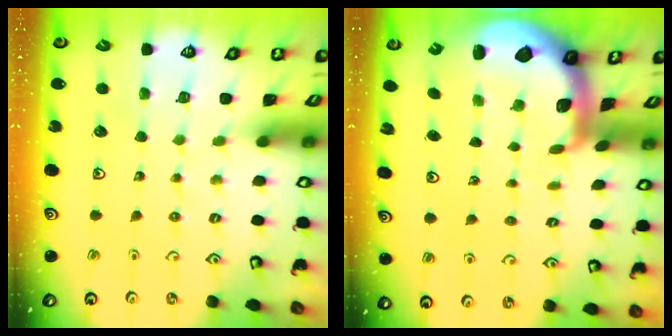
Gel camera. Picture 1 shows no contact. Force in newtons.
{"total": 2.4, "press": 2.3, "slide": 0.5}